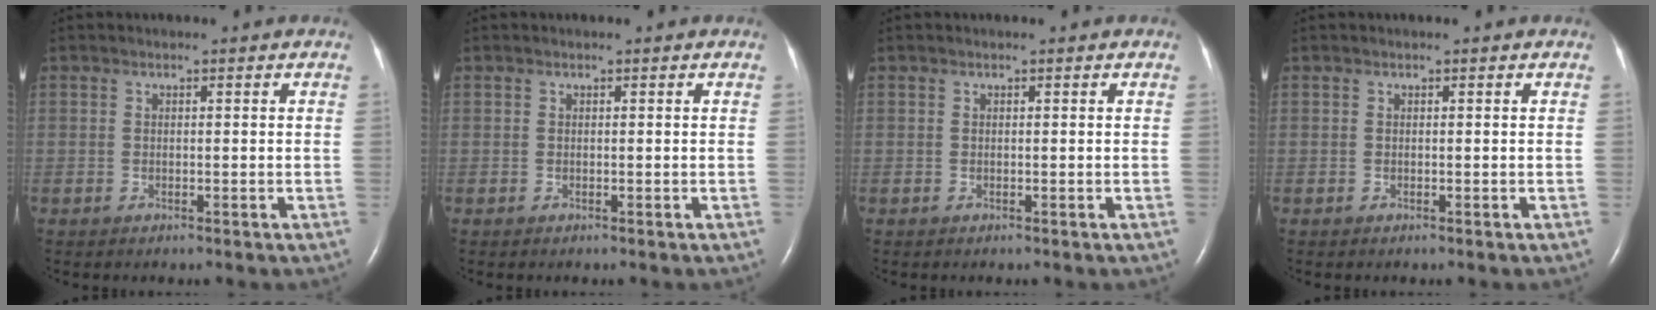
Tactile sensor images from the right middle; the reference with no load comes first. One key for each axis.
{"total": 0.0}
{"total": 0.0}
{"total": 0.0}